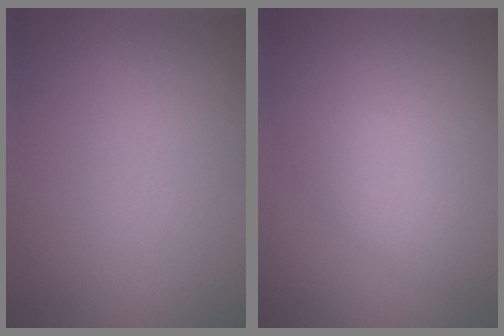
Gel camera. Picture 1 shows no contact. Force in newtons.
{"total": 3.2, "press": 3.2, "slide": 0.0}